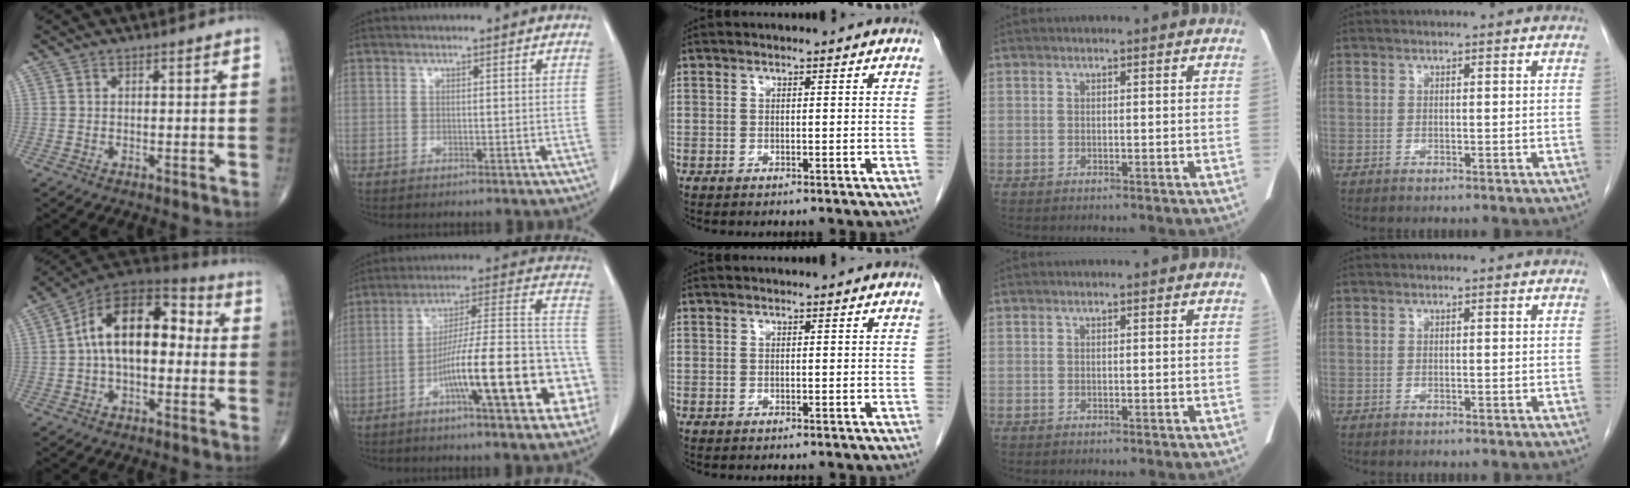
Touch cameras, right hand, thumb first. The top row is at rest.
{"thumb": {"total": 17.6, "force": [1.4, 10.0, 14.4], "torque": [-0.213, 0.050, 0.011]}, "index": {"total": 19.5, "force": [-7.4, 2.8, 17.8], "torque": [-0.220, 0.034, -0.105]}}